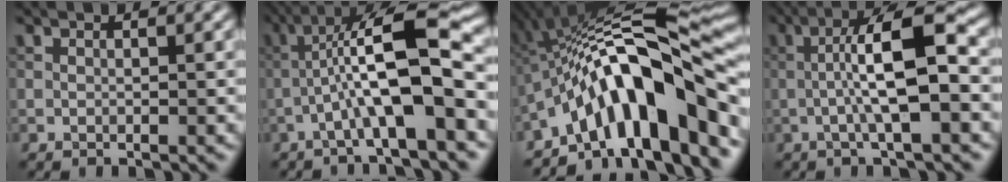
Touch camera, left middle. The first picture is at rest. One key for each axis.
{"total": 8.7, "fx": -2.2, "fy": 1.4, "fz": 8.3, "tx": -0.134, "ty": 0.027, "tz": -0.042}
{"total": 14.3, "fx": -5.2, "fy": 4.2, "fz": 12.6, "tx": -0.173, "ty": 0.029, "tz": -0.086}
{"total": 7.1, "fx": -0.9, "fy": 1.1, "fz": 6.9, "tx": -0.116, "ty": 0.022, "tz": -0.020}